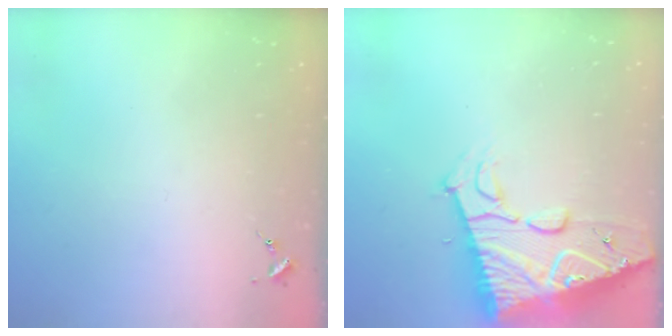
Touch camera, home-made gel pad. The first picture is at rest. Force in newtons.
{"total": 18.3, "press": 18.2, "slide": 1.7}